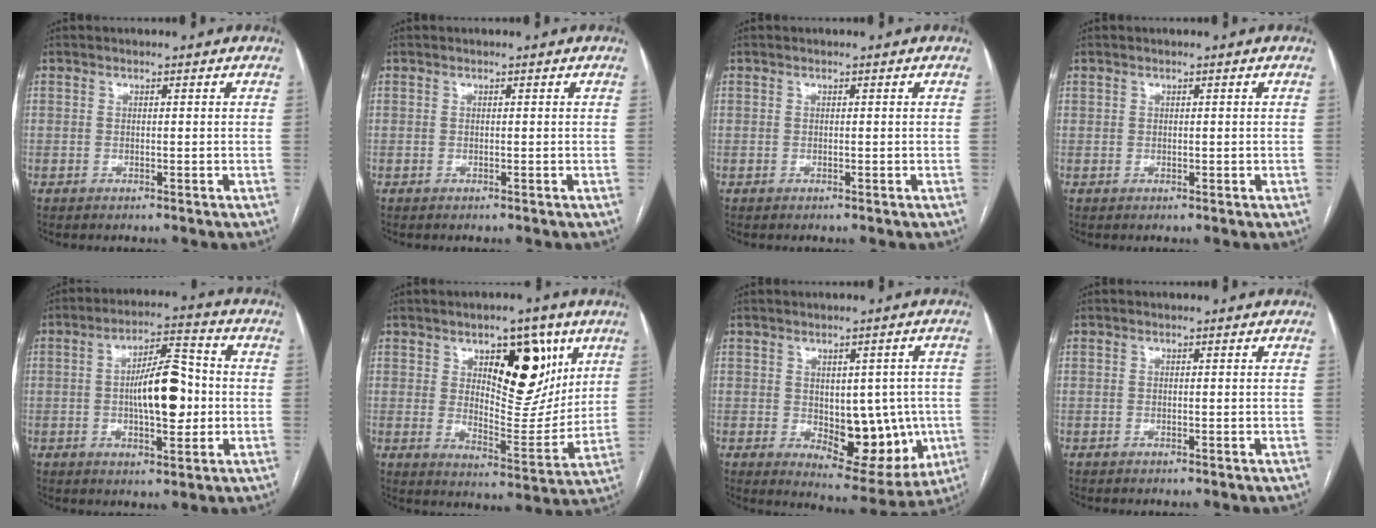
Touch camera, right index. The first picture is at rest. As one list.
[{"total": 0.0}, {"total": 0.0}, {"total": 0.6, "force": [0.4, 0.5, 0.2], "torque": [0.003, 0.000, 0.007]}, {"total": 10.6, "force": [-0.5, 3.4, 10.0], "torque": [-0.169, 0.016, -0.006]}, {"total": 13.5, "force": [6.0, 5.8, 10.6], "torque": [-0.141, 0.001, 0.099]}, {"total": 12.3, "force": [-1.3, 6.5, 10.4], "torque": [-0.118, 0.004, 0.008]}, {"total": 0.0}]